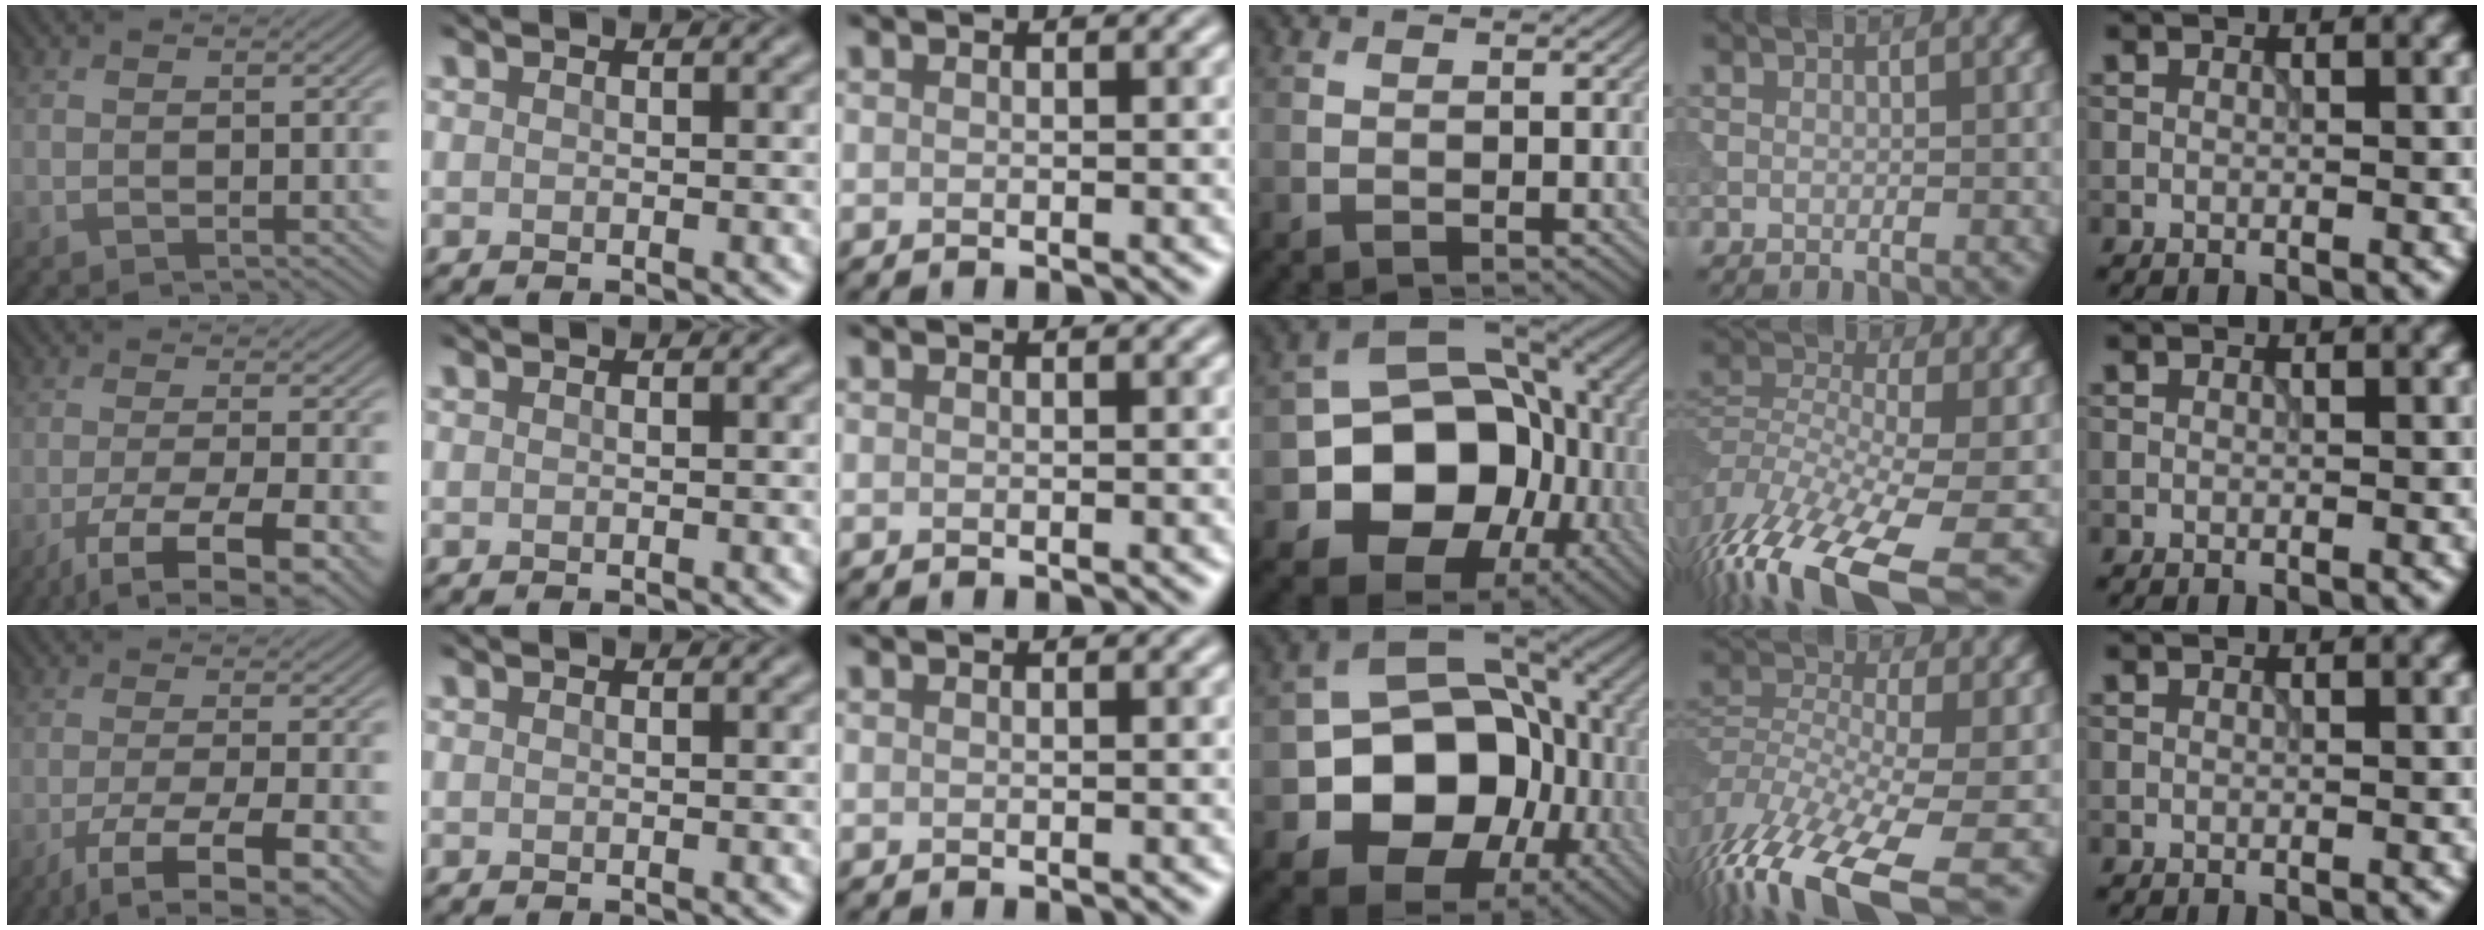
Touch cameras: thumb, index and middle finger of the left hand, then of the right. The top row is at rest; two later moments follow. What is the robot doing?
{"motion": "extract", "object": "tissue"}